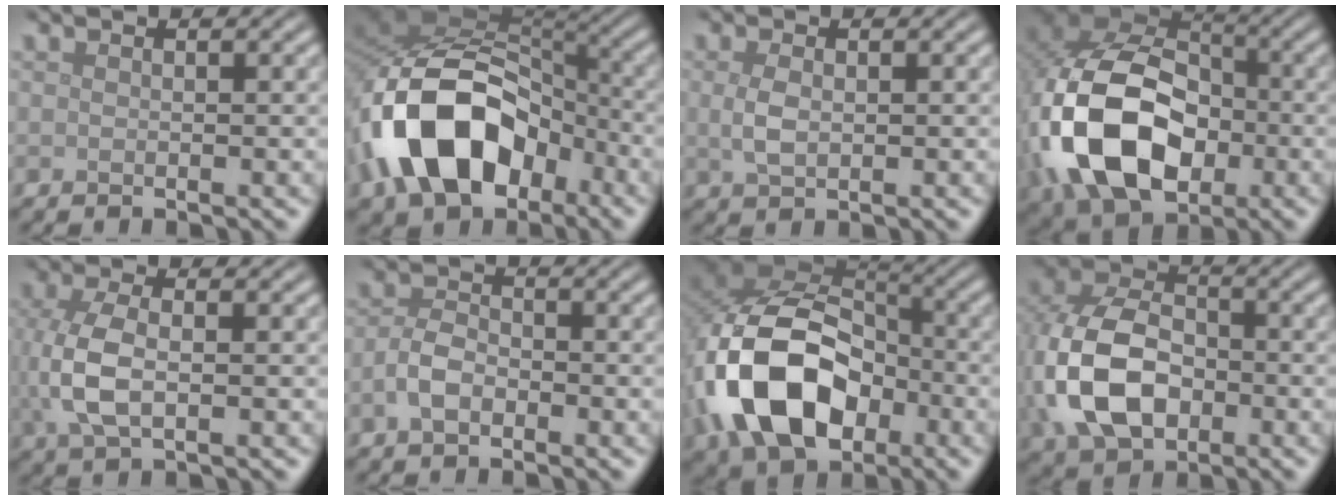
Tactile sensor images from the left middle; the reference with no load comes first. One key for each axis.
{"total": 14.0, "fx": -5.3, "fy": 9.1, "fz": 9.2, "tx": -0.178, "ty": -0.002, "tz": -0.104}
{"total": 2.1, "fx": 0.1, "fy": 1.2, "fz": 1.6, "tx": -0.042, "ty": -0.001, "tz": 0.005}
{"total": 15.3, "fx": -3.4, "fy": 10.6, "fz": 10.6, "tx": -0.250, "ty": -0.020, "tz": -0.073}
{"total": 5.1, "fx": 0.0, "fy": 2.7, "fz": 4.4, "tx": -0.115, "ty": -0.002, "tz": 0.001}
{"total": 2.6, "fx": -1.2, "fy": 1.5, "fz": 1.7, "tx": -0.033, "ty": 0.008, "tz": -0.030}
{"total": 14.2, "fx": -3.9, "fy": 9.4, "fz": 10.0, "tx": -0.213, "ty": -0.013, "tz": -0.080}
{"total": 11.0, "fx": -2.0, "fy": 7.7, "fz": 7.6, "tx": -0.191, "ty": -0.010, "tz": -0.048}